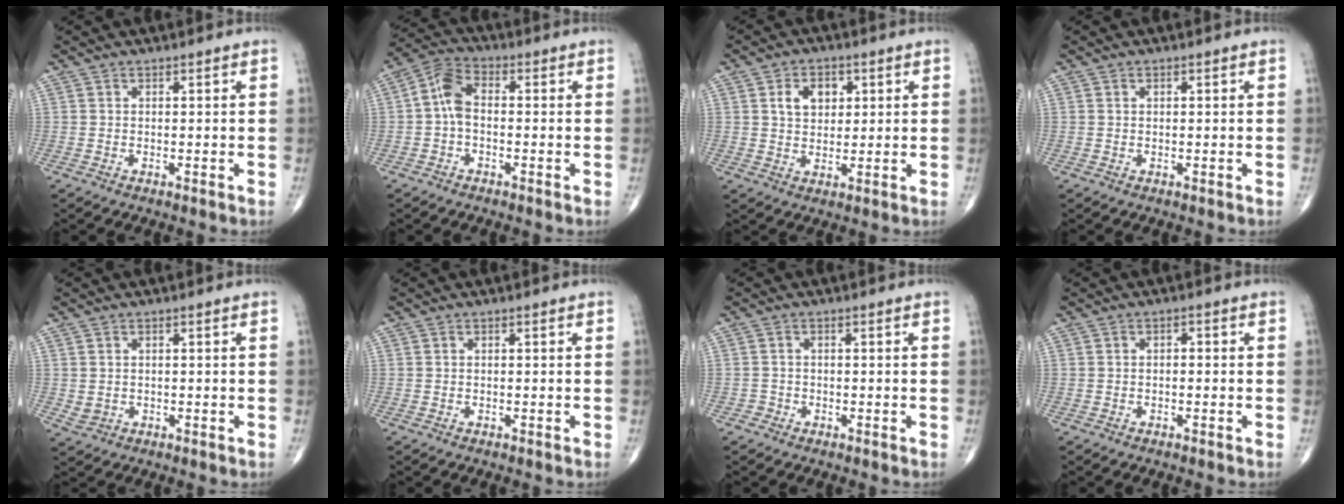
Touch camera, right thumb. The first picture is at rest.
{"total": 6.0, "force": [-0.5, 3.5, 4.8], "torque": [-0.091, 0.022, -0.022]}
{"total": 5.9, "force": [2.0, 4.3, 3.6], "torque": [-0.035, -0.007, 0.032]}
{"total": 0.0}
{"total": 1.8, "force": [0.2, 1.6, 0.9], "torque": [-0.014, -0.003, 0.010]}
{"total": 0.0}
{"total": 1.1, "force": [-0.6, 0.9, -0.1], "torque": [0.011, 0.006, -0.018]}
{"total": 1.0, "force": [-0.1, 0.6, 0.8], "torque": [-0.008, 0.006, -0.004]}